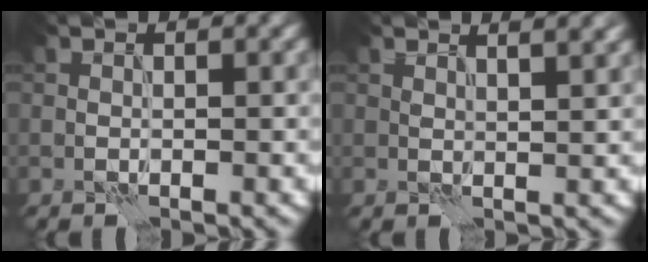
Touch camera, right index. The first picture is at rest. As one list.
[{"total": 4.1, "force": [2.7, 1.4, 2.6], "torque": [-0.017, 0.019, 0.018]}]